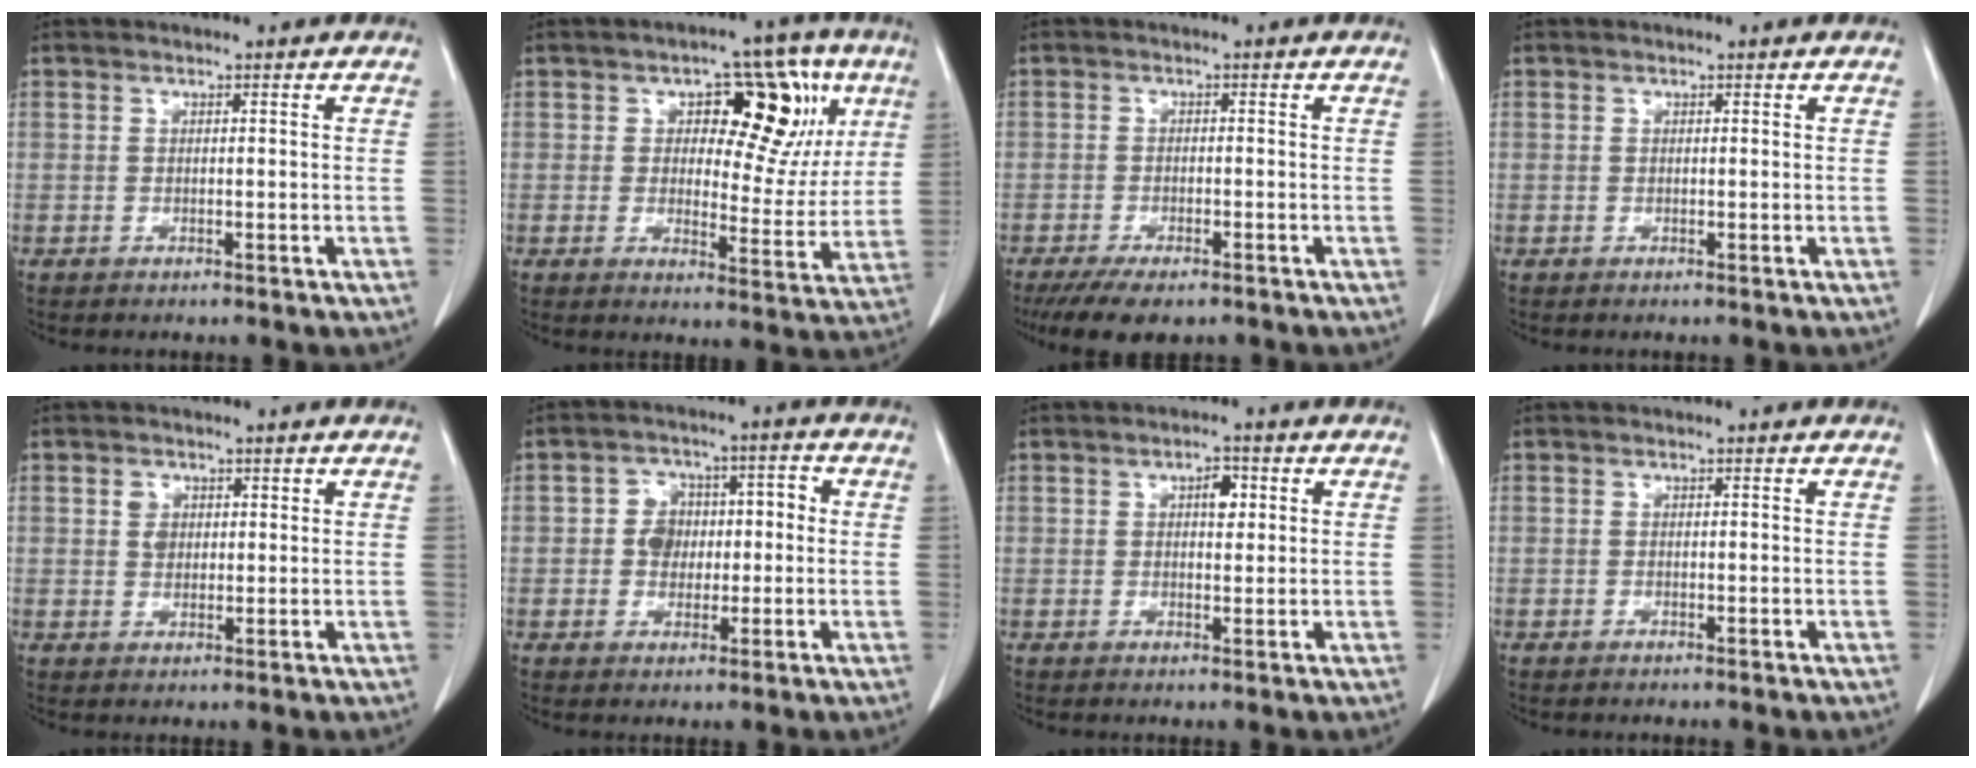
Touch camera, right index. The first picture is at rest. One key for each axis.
{"total": 15.5, "fx": 5.7, "fy": 7.7, "fz": 12.1, "tx": -0.145, "ty": 0.028, "tz": 0.079}
{"total": 6.9, "fx": -4.8, "fy": 2.8, "fz": 4.1, "tx": -0.065, "ty": -0.011, "tz": -0.075}
{"total": 0.6, "fx": 0.3, "fy": 0.5, "fz": 0.0, "tx": 0.006, "ty": 0.000, "tz": 0.002}
{"total": 2.8, "fx": 1.0, "fy": 2.2, "fz": 1.4, "tx": -0.026, "ty": 0.006, "tz": 0.020}
{"total": 6.1, "fx": -0.3, "fy": 5.2, "fz": 3.2, "tx": -0.049, "ty": 0.035, "tz": -0.001}
{"total": 3.3, "fx": 1.1, "fy": 1.6, "fz": 2.7, "tx": -0.043, "ty": 0.004, "tz": 0.017}
{"total": 0.0}